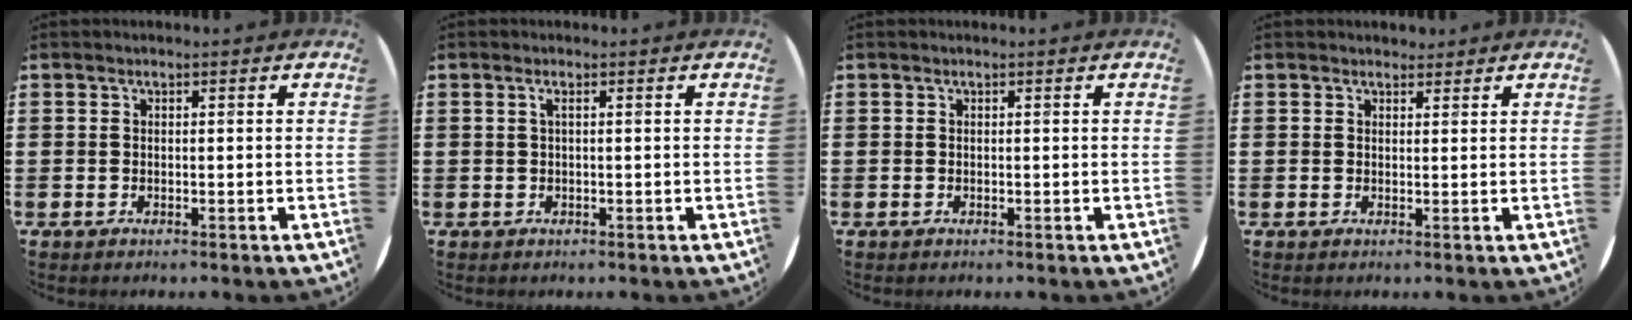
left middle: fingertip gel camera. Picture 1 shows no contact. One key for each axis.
{"total": 0.6, "fx": 0.1, "fy": 0.0, "fz": 0.6, "tx": -0.009, "ty": -0.001, "tz": 0.001}
{"total": 0.0}
{"total": 1.3, "fx": 1.2, "fy": 0.5, "fz": 0.0, "tx": 0.008, "ty": 0.000, "tz": 0.022}